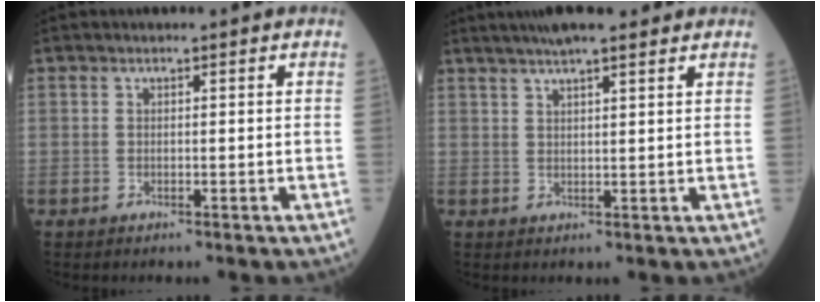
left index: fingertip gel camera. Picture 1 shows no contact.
{"total": 8.9, "force": [7.2, 0.9, 5.2], "torque": [-0.078, 0.030, 0.104]}